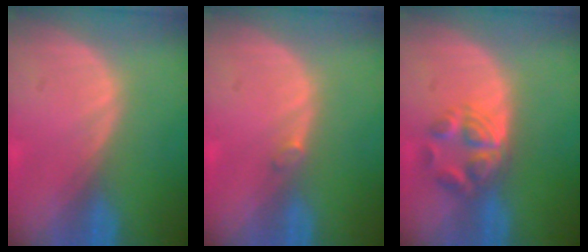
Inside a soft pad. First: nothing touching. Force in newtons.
{"total": 0.6, "press": 0.6, "slide": 0.1}
{"total": 5.9, "press": 4.8, "slide": 3.5}